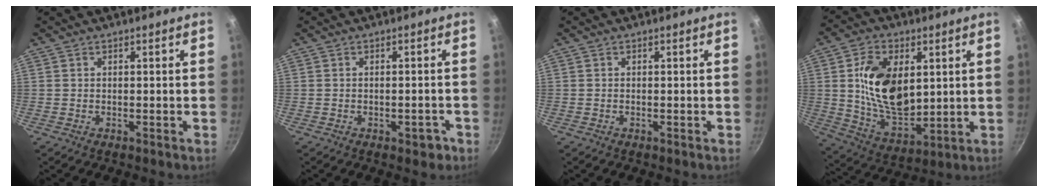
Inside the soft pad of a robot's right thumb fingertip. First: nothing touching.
{"total": 3.1, "force": [-1.6, 1.5, 2.2], "torque": [-0.016, 0.014, -0.016]}
{"total": 0.0}
{"total": 16.8, "force": [3.3, 10.4, 12.8], "torque": [-0.199, -0.023, 0.070]}